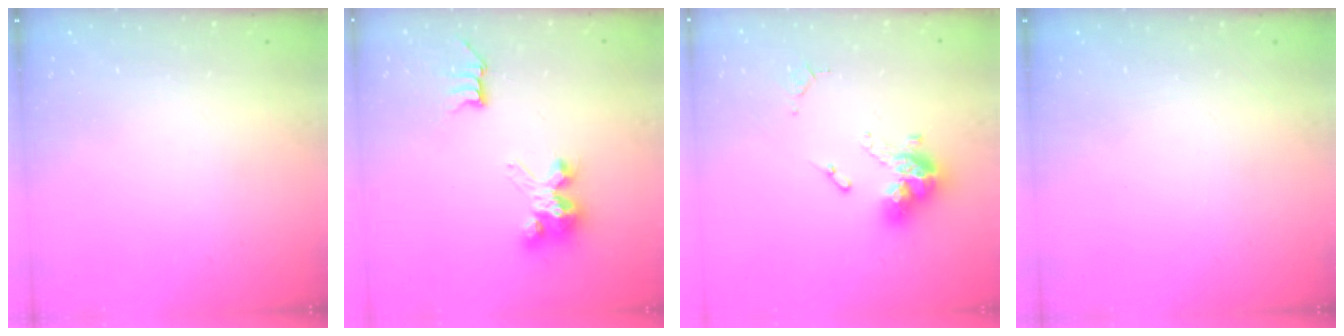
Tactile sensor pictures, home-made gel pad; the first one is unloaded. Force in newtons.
{"total": 6.7, "press": 6.7, "slide": 0.1}
{"total": 13.9, "press": 13.9, "slide": 1.2}
{"total": 0.0}